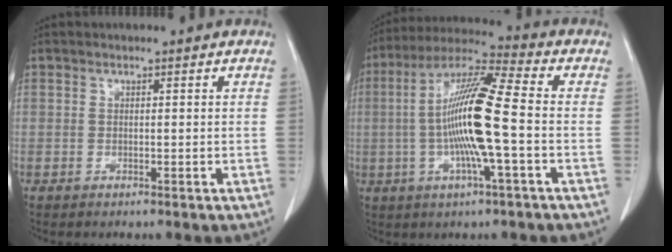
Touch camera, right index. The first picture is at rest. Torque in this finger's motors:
{"motor_torque": [2.14, 0.00, 0.69, 0.19]}